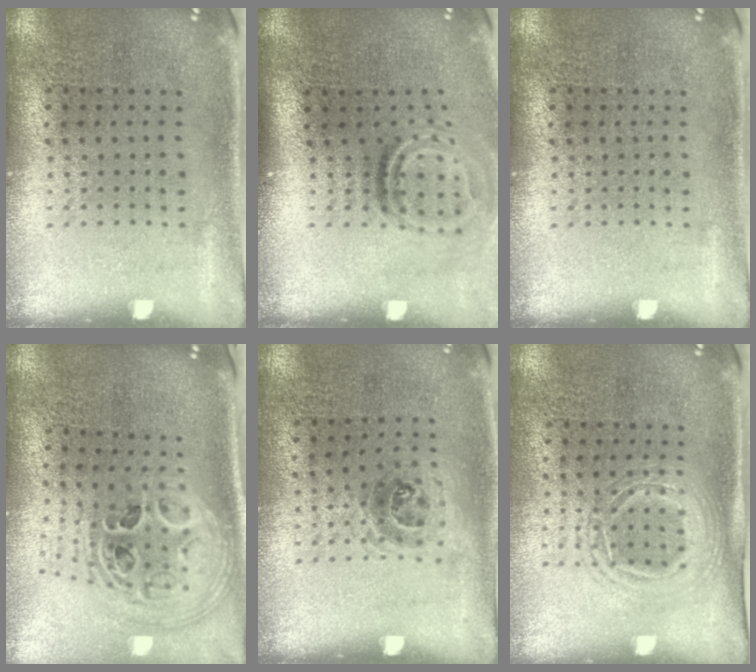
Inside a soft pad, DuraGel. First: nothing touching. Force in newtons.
{"total": 2.0, "press": 1.1, "slide": 1.6}
{"total": 0.0}
{"total": 2.7, "press": 2.0, "slide": 1.8}
{"total": 1.0, "press": 0.7, "slide": 0.7}
{"total": 1.5, "press": 1.3, "slide": 0.7}